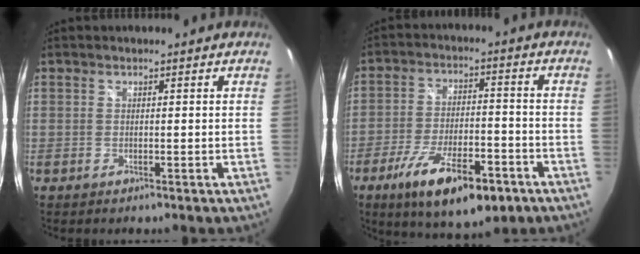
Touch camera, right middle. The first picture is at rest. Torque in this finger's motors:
{"motor_torque": [2.14, 0.00, 0.62, 0.18]}